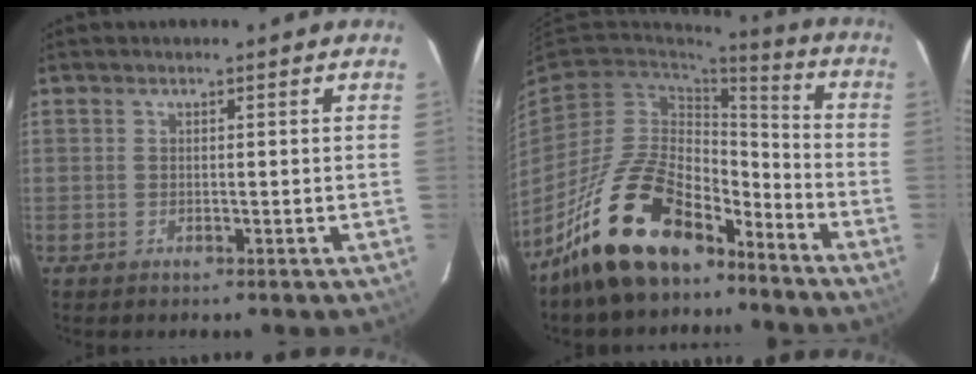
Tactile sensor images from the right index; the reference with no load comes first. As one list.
[{"total": 19.3, "force": [-13.8, 8.6, 10.4], "torque": [-0.206, 0.017, -0.233]}]